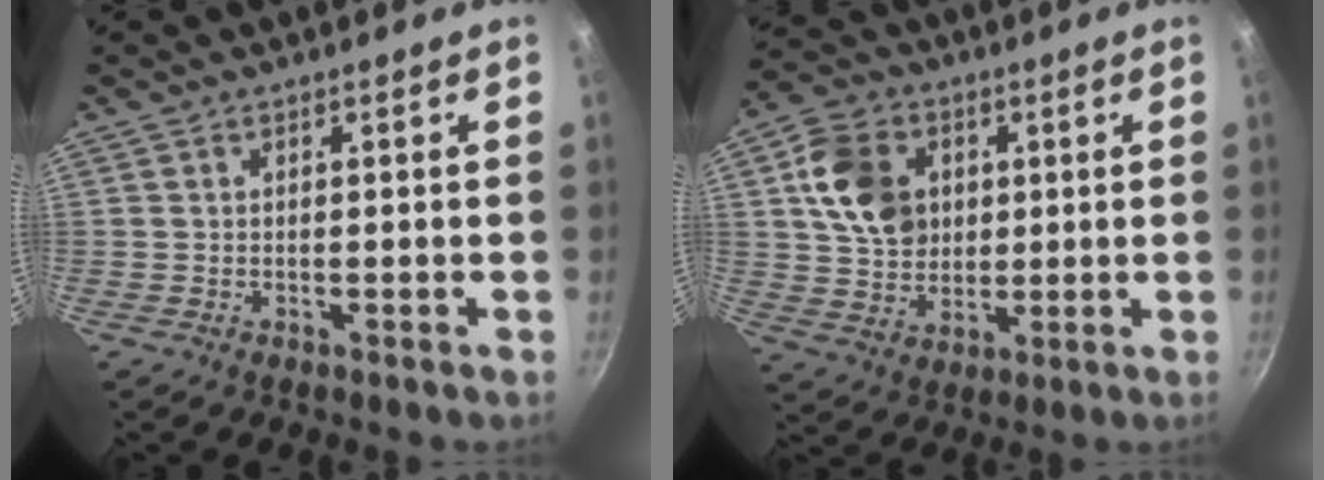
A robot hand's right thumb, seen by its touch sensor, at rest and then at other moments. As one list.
[{"total": 13.3, "force": [3.4, 10.5, 7.4], "torque": [-0.109, -0.003, 0.061]}]